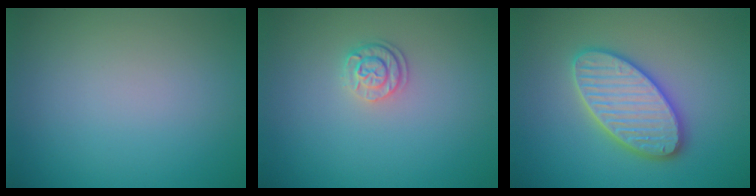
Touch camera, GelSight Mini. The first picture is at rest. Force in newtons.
{"total": 1.9, "press": 1.7, "slide": 0.9}
{"total": 5.3, "press": 5.3, "slide": 0.7}